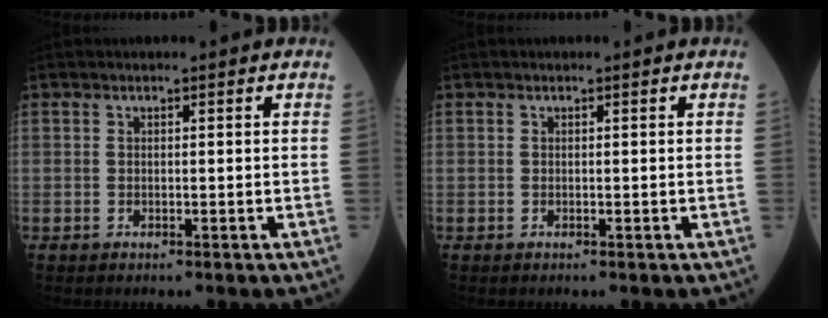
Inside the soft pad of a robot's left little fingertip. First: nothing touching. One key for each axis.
{"total": 0.0}